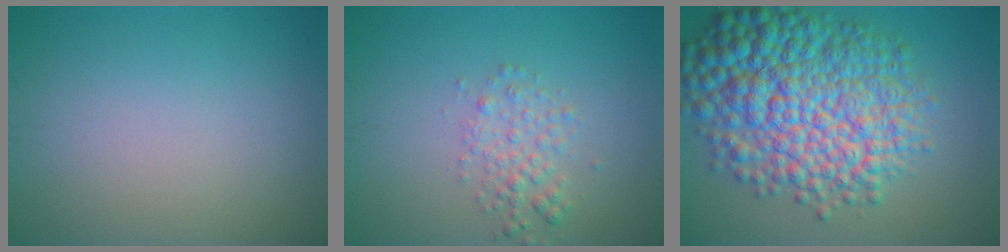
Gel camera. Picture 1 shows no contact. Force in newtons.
{"total": 2.2, "press": 2.2, "slide": 0.1}
{"total": 12.3, "press": 12.3, "slide": 0.2}